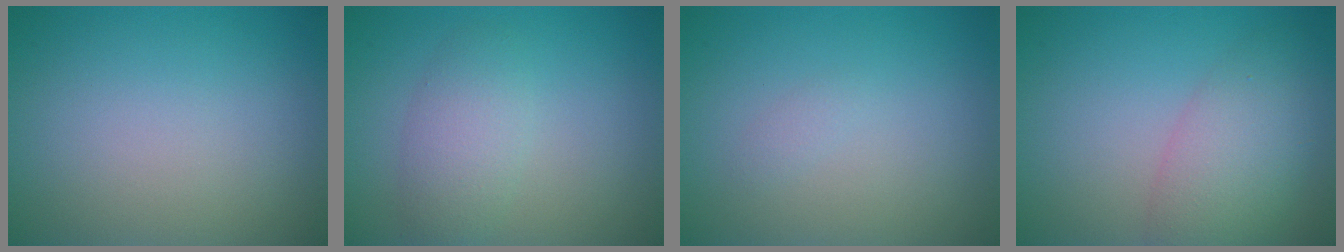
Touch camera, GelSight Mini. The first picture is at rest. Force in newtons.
{"total": 3.0, "press": 3.0, "slide": 0.1}
{"total": 0.6, "press": 0.6, "slide": 0.0}
{"total": 5.3, "press": 5.2, "slide": 0.4}